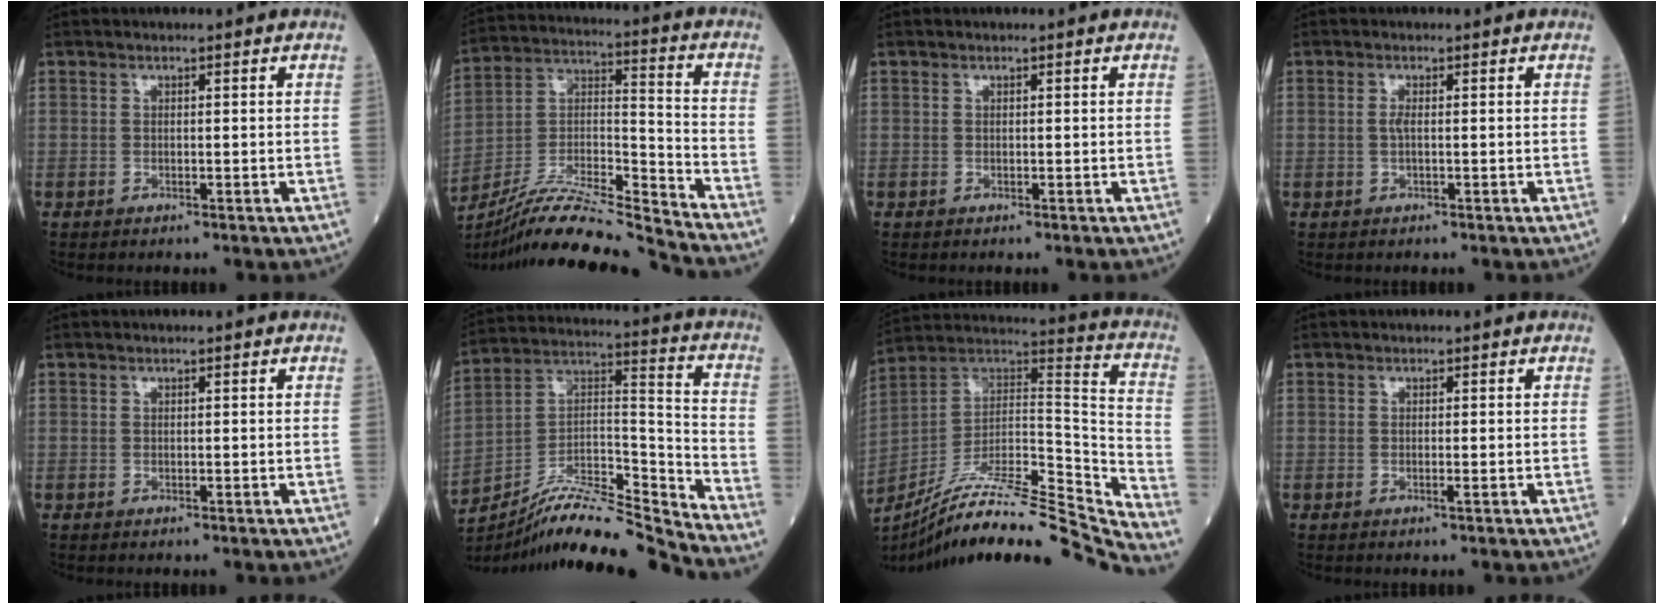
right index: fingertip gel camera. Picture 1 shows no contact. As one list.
[{"total": 18.0, "force": [-16.9, -1.3, 6.0], "torque": [-0.109, 0.017, -0.302]}, {"total": 0.0}, {"total": 1.2, "force": [0.0, 0.2, 1.2], "torque": [-0.029, 0.000, -0.001]}, {"total": 0.0}, {"total": 16.0, "force": [-15.2, -0.6, 4.9], "torque": [-0.079, 0.050, -0.272]}, {"total": 28.4, "force": [-25.6, 0.0, 12.5], "torque": [-0.169, -0.005, -0.401]}, {"total": 0.7, "force": [-0.2, -0.1, 0.7], "torque": [-0.014, -0.001, -0.004]}]